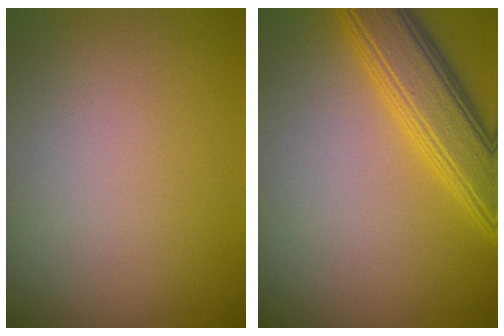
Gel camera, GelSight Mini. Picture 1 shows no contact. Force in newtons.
{"total": 5.7, "press": 5.7, "slide": 0.1}